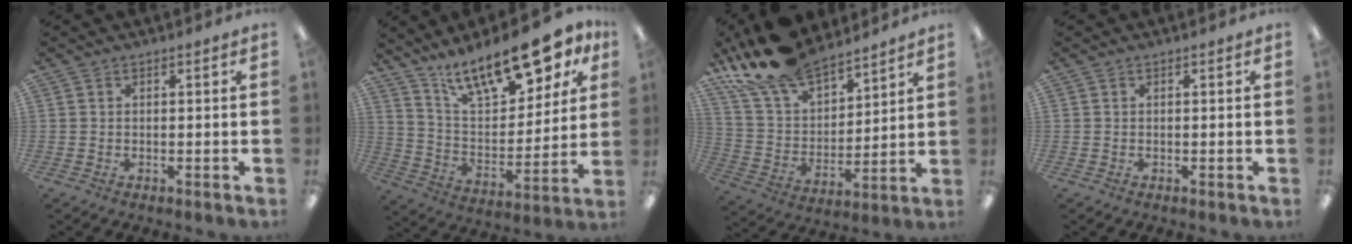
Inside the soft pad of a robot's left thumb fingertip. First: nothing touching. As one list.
[{"total": 19.5, "force": [14.2, 7.4, 11.3], "torque": [-0.183, -0.083, 0.245]}, {"total": 19.0, "force": [15.8, 7.5, 7.4], "torque": [-0.165, -0.094, 0.292]}, {"total": 0.0}]